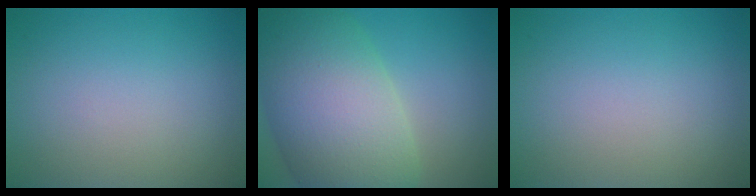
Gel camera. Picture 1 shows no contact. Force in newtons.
{"total": 12.6, "press": 12.6, "slide": 0.3}
{"total": 0.0}